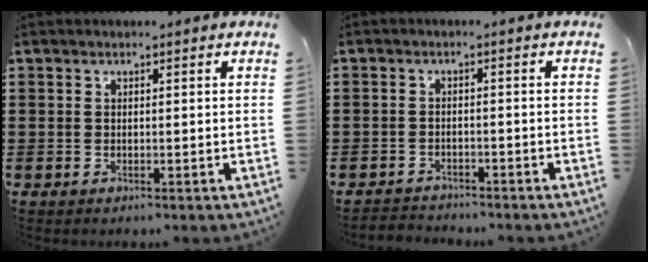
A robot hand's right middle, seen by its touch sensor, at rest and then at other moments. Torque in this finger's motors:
{"motor_torque": [0.14, -0.09, -0.33, -0.07]}